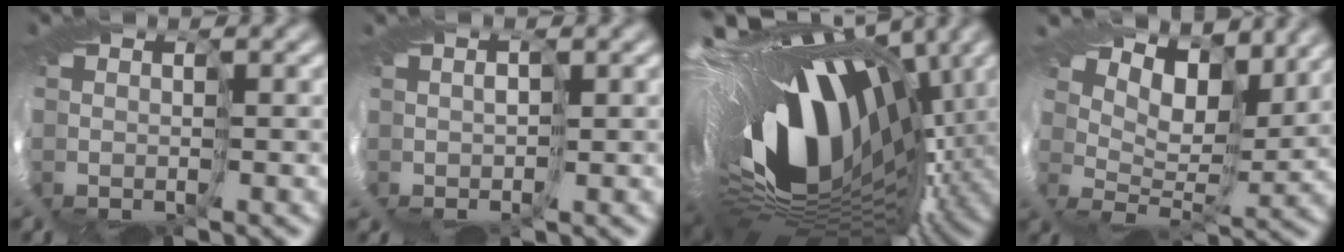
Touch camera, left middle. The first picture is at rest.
{"total": 1.2, "force": [0.5, -0.8, -0.7], "torque": [0.020, 0.015, 0.001]}
{"total": 16.8, "force": [2.4, 8.2, 14.4], "torque": [-0.206, -0.044, 0.006]}
{"total": 7.6, "force": [6.7, 1.5, 3.2], "torque": [-0.057, 0.013, 0.070]}